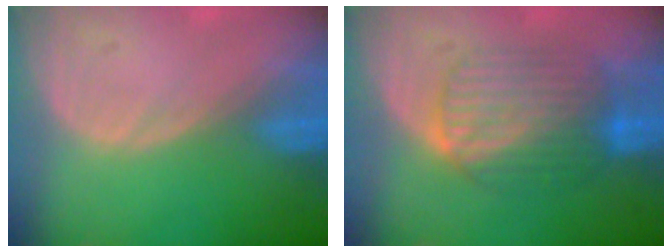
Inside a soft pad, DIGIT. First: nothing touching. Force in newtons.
{"total": 7.4, "press": 7.3, "slide": 0.3}